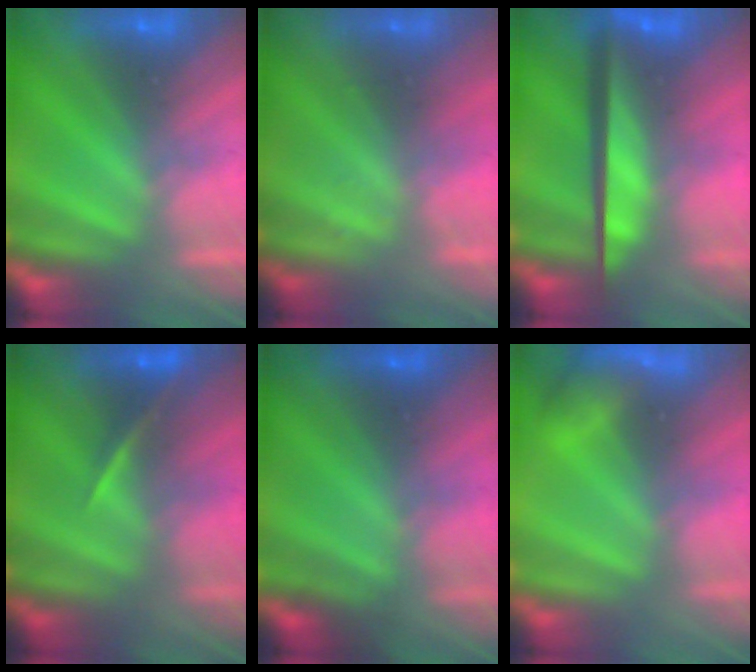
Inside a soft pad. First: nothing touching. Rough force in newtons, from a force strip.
{"total": 2.3}
{"total": 9.6}
{"total": 2.1}
{"total": 4.5}
{"total": 3.1}